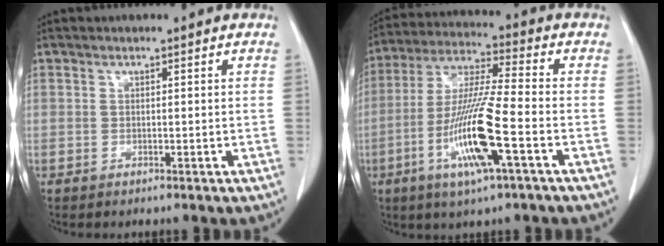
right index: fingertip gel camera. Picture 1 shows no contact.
{"total": 14.1, "force": [-5.0, 0.4, 13.2], "torque": [-0.269, -0.014, -0.096]}